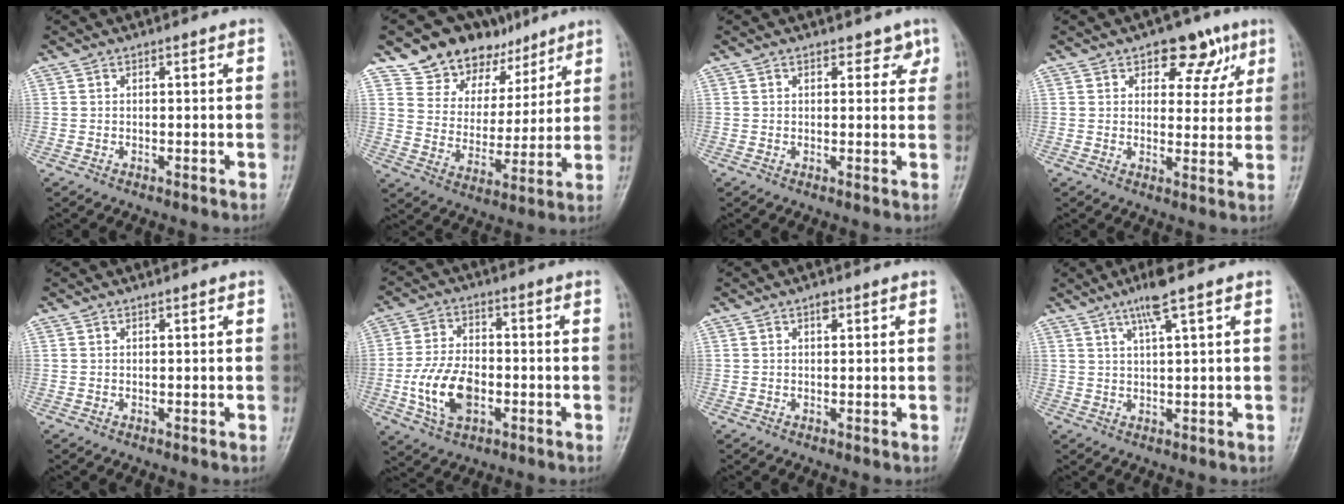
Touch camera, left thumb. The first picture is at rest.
{"total": 14.1, "force": [10.2, 9.0, 4.0], "torque": [-0.015, -0.046, 0.176]}
{"total": 3.1, "force": [1.9, 1.9, 1.6], "torque": [0.004, -0.007, 0.021]}
{"total": 8.6, "force": [4.6, 5.3, 5.0], "torque": [-0.019, -0.015, 0.056]}
{"total": 0.0}
{"total": 11.0, "force": [-2.8, 6.8, 8.2], "torque": [-0.150, 0.010, -0.051]}
{"total": 1.4, "force": [0.7, 0.8, 0.9], "torque": [-0.009, 0.000, 0.008]}
{"total": 5.2, "force": [3.0, 0.2, 4.2], "torque": [-0.084, -0.006, 0.059]}